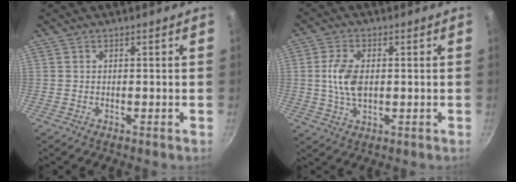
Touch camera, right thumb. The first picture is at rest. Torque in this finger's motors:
{"motor_torque": [0.98, 1.26, 0.86, 0.11, 0.09]}